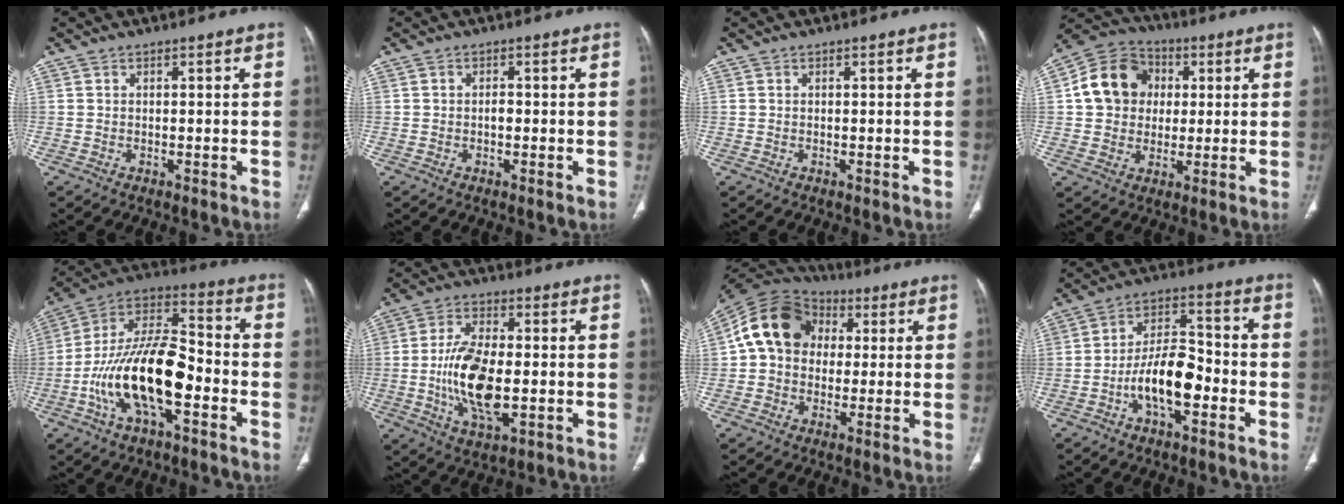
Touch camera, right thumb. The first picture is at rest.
{"total": 1.1, "force": [-0.3, 0.7, 0.8], "torque": [-0.010, 0.003, -0.007]}
{"total": 0.0}
{"total": 13.1, "force": [1.9, 11.2, 6.4], "torque": [-0.093, 0.014, 0.024]}
{"total": 20.6, "force": [-6.0, 9.1, 17.4], "torque": [-0.312, 0.052, -0.107]}
{"total": 13.7, "force": [-1.7, 6.4, 12.0], "torque": [-0.230, -0.001, -0.029]}
{"total": 14.1, "force": [2.0, 11.5, 7.9], "torque": [-0.130, 0.030, 0.023]}
{"total": 12.0, "force": [-4.1, 5.7, 9.7], "torque": [-0.158, 0.041, -0.076]}